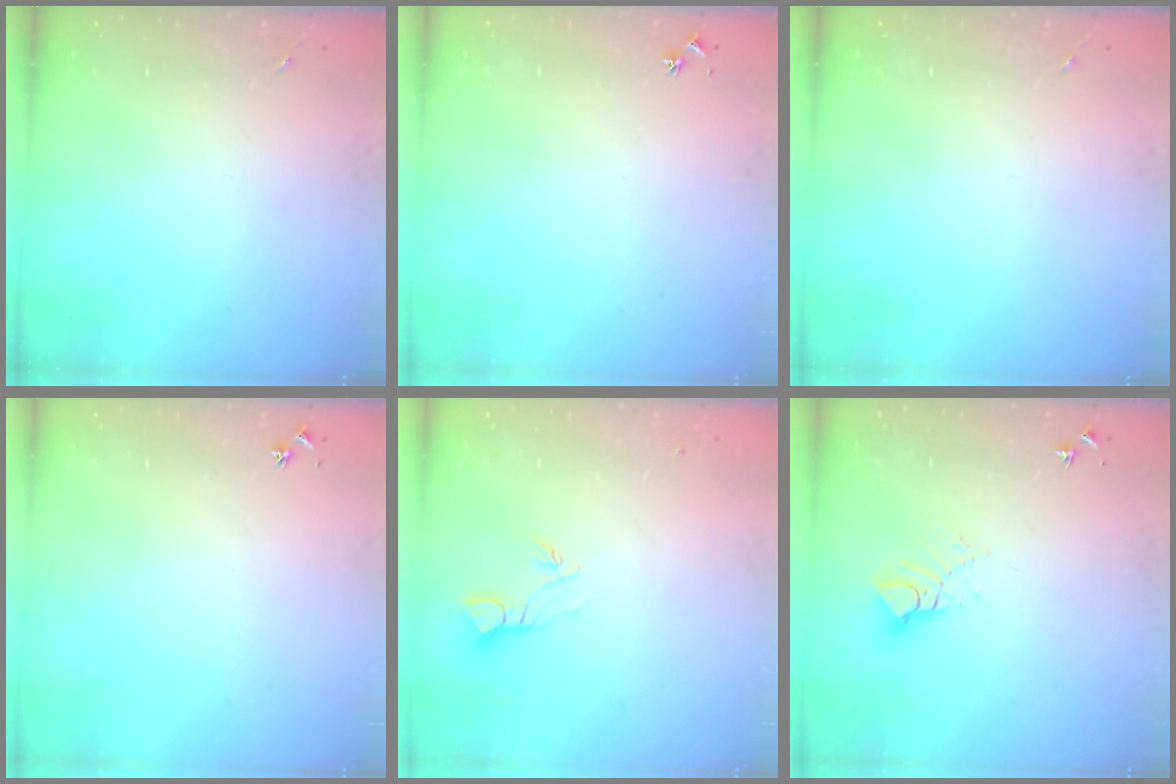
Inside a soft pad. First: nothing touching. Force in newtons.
{"total": 2.5, "press": 2.5, "slide": 0.3}
{"total": 0.0}
{"total": 2.5, "press": 2.5, "slide": 0.3}
{"total": 3.4, "press": 3.4, "slide": 0.2}
{"total": 6.6, "press": 6.6, "slide": 0.4}